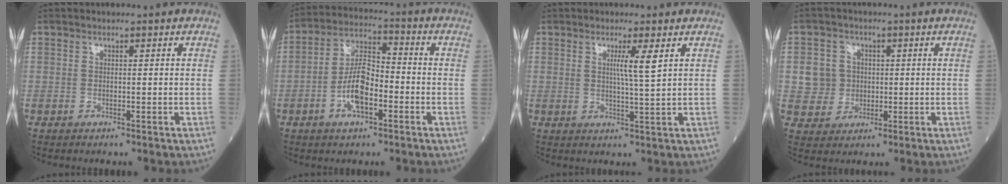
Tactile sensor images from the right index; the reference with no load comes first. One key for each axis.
{"total": 8.5, "fx": -2.9, "fy": 3.3, "fz": 7.2, "tx": -0.148, "ty": 0.016, "tz": -0.056}
{"total": 3.6, "fx": 1.4, "fy": -0.7, "fz": 3.3, "tx": -0.058, "ty": -0.005, "tz": 0.023}
{"total": 5.3, "fx": 0.3, "fy": 5.1, "fz": 1.0, "tx": -0.023, "ty": 0.016, "tz": 0.011}